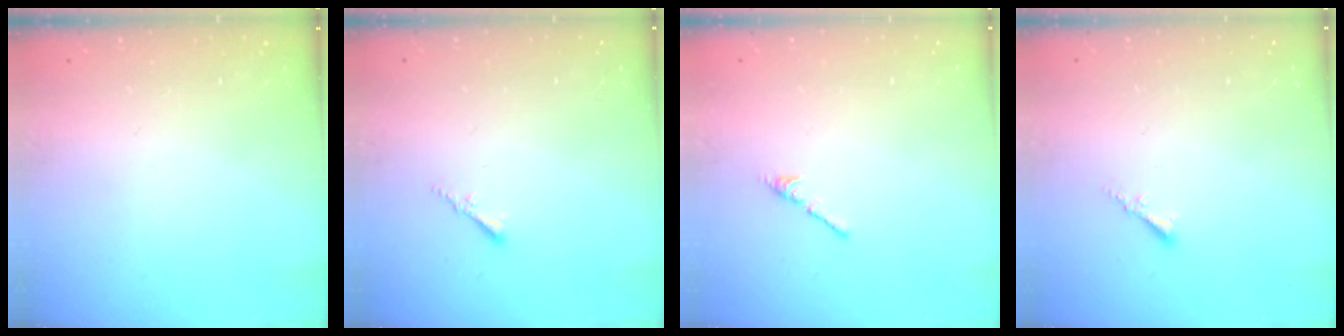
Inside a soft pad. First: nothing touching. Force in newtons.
{"total": 1.5, "press": 1.5, "slide": 0.4}
{"total": 2.7, "press": 2.7, "slide": 0.7}
{"total": 1.7, "press": 1.6, "slide": 0.4}